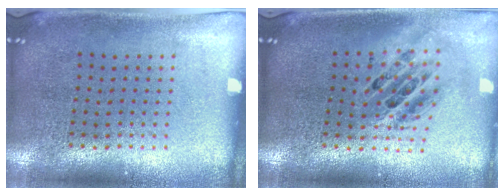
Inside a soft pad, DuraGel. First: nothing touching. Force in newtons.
{"total": 1.8, "press": 1.5, "slide": 1.1}